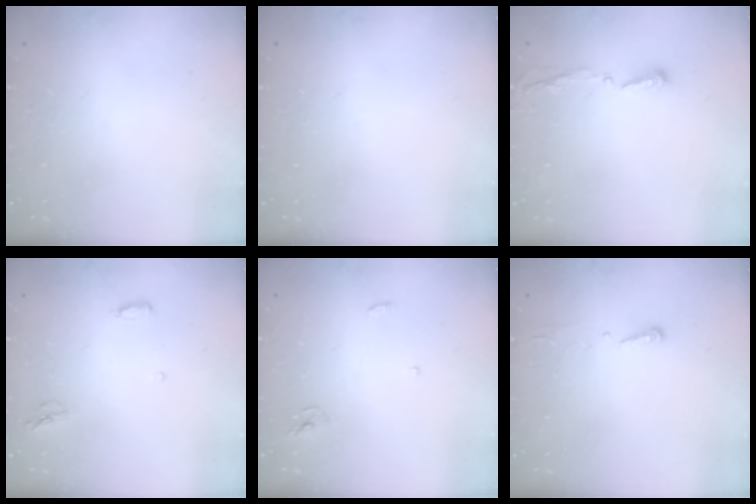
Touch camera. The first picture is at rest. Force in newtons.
{"total": 0.0}
{"total": 3.4, "press": 3.4, "slide": 0.4}
{"total": 5.4, "press": 5.3, "slide": 1.1}
{"total": 2.9, "press": 2.9, "slide": 0.2}
{"total": 2.9, "press": 2.9, "slide": 0.4}